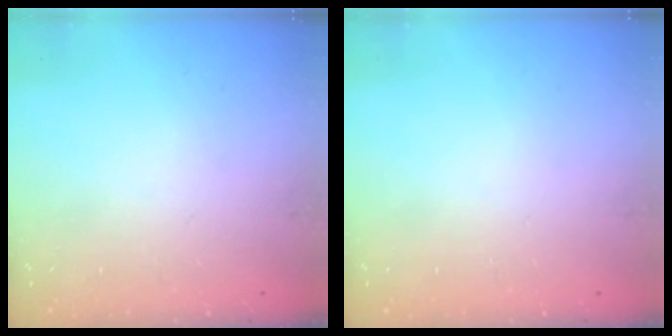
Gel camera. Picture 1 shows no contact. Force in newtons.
{"total": 0.0}